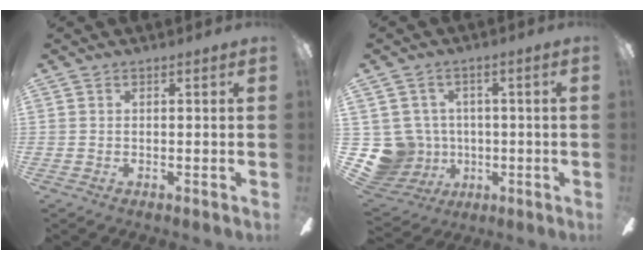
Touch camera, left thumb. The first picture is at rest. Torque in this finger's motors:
{"motor_torque": [-0.05, 0.06, 0.01, -0.01, 0.00]}